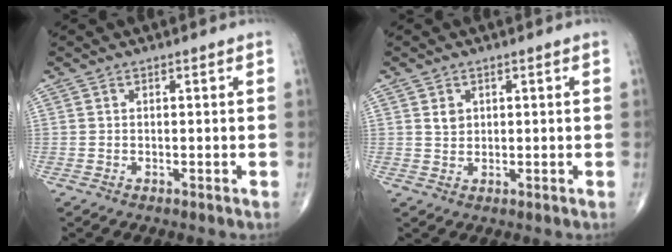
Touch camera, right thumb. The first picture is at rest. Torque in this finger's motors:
{"motor_torque": [-0.44, 0.43, 0.38, -0.02, -0.01]}